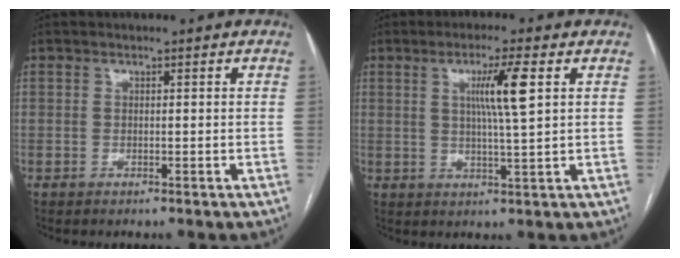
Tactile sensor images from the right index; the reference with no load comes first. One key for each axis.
{"total": 6.6, "fx": 1.7, "fy": -1.1, "fz": 6.3, "tx": -0.112, "ty": -0.002, "tz": 0.032}